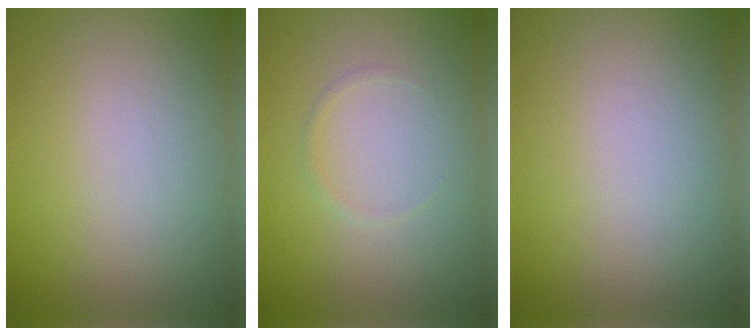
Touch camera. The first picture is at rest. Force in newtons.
{"total": 0.5, "press": 0.5, "slide": 0.0}
{"total": 0.0}